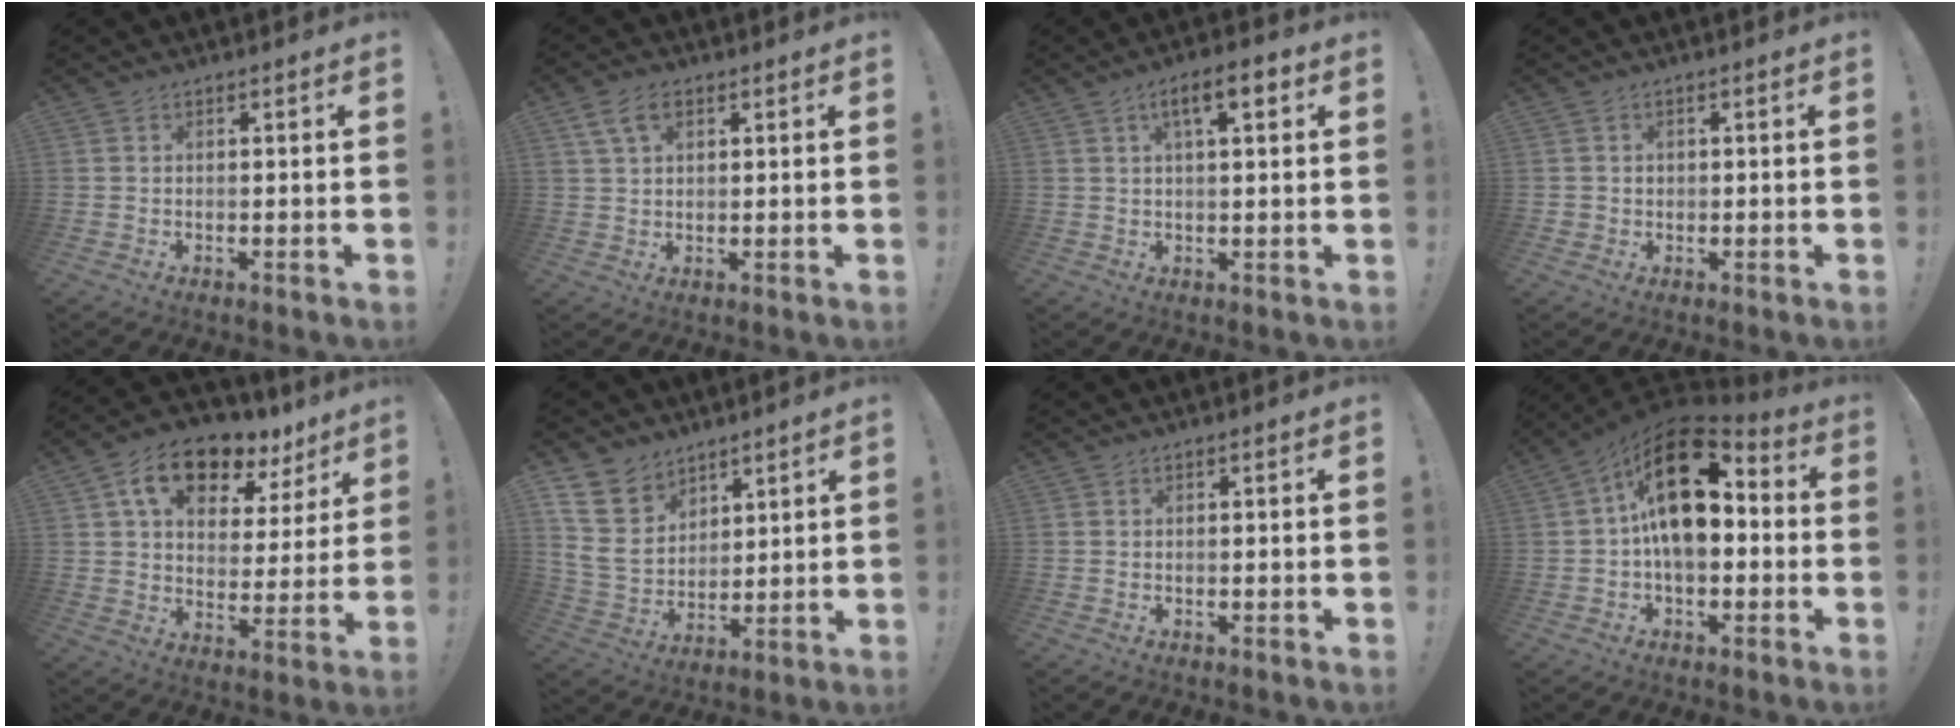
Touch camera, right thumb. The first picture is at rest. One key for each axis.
{"total": 6.8, "fx": 3.3, "fy": 4.1, "fz": 4.3, "tx": -0.074, "ty": 0.000, "tz": 0.064}
{"total": 7.3, "fx": 2.9, "fy": 2.1, "fz": 6.3, "tx": -0.087, "ty": -0.005, "tz": 0.040}
{"total": 1.8, "fx": 0.2, "fy": 1.7, "fz": 0.5, "tx": -0.001, "ty": -0.002, "tz": 0.002}
{"total": 14.4, "fx": 8.5, "fy": 8.4, "fz": 8.0, "tx": -0.135, "ty": -0.042, "tz": 0.156}
{"total": 15.1, "fx": 8.3, "fy": 11.0, "fz": 6.4, "tx": -0.126, "ty": -0.054, "tz": 0.163}
{"total": 0.0}
{"total": 20.4, "fx": 4.3, "fy": 11.7, "fz": 16.2, "tx": -0.251, "ty": -0.009, "tz": 0.081}